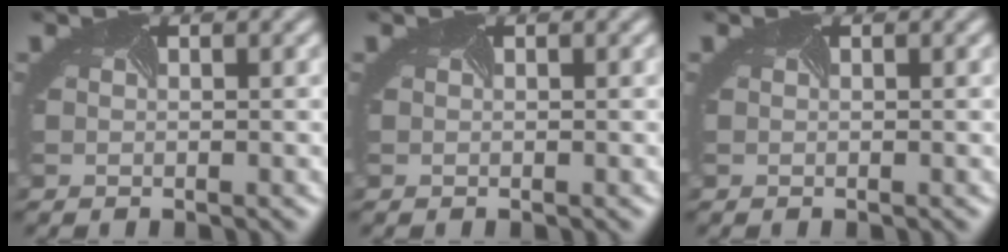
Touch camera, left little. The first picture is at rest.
{"total": 0.0}
{"total": 0.0}